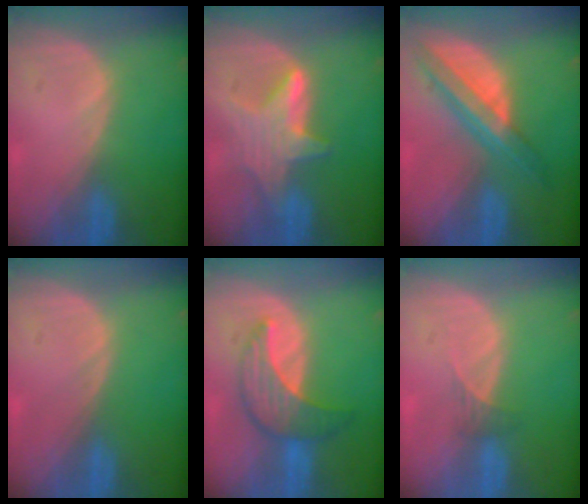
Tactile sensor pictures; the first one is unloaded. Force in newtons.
{"total": 6.1, "press": 6.1, "slide": 0.1}
{"total": 8.0, "press": 6.7, "slide": 4.3}
{"total": 0.0}
{"total": 7.0, "press": 7.0, "slide": 0.4}
{"total": 1.6, "press": 1.3, "slide": 0.9}